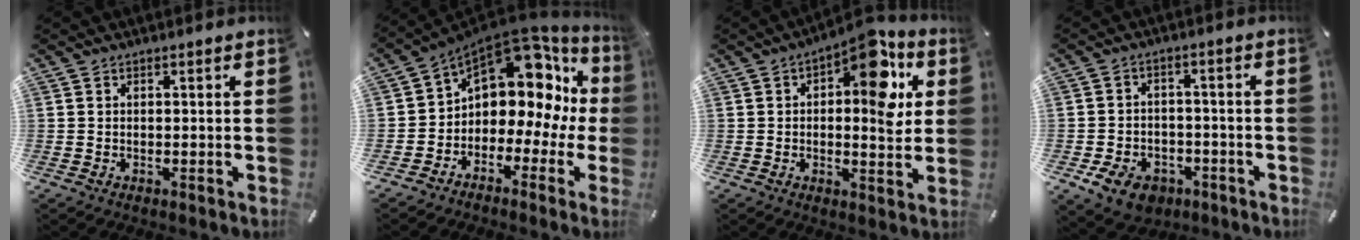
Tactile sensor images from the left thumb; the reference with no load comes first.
{"total": 12.7, "force": [5.5, 8.5, 7.7], "torque": [-0.125, -0.052, 0.089]}
{"total": 13.3, "force": [5.3, 6.1, 10.6], "torque": [-0.124, -0.039, 0.083]}
{"total": 8.3, "force": [-4.4, 6.0, 3.6], "torque": [-0.077, 0.032, -0.078]}